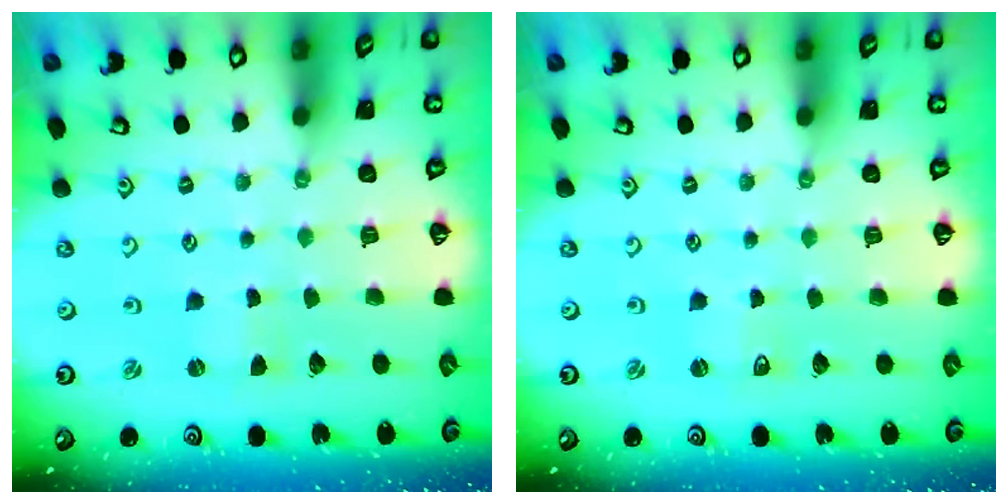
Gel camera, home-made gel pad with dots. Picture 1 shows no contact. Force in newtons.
{"total": 2.3, "press": 2.2, "slide": 0.4}